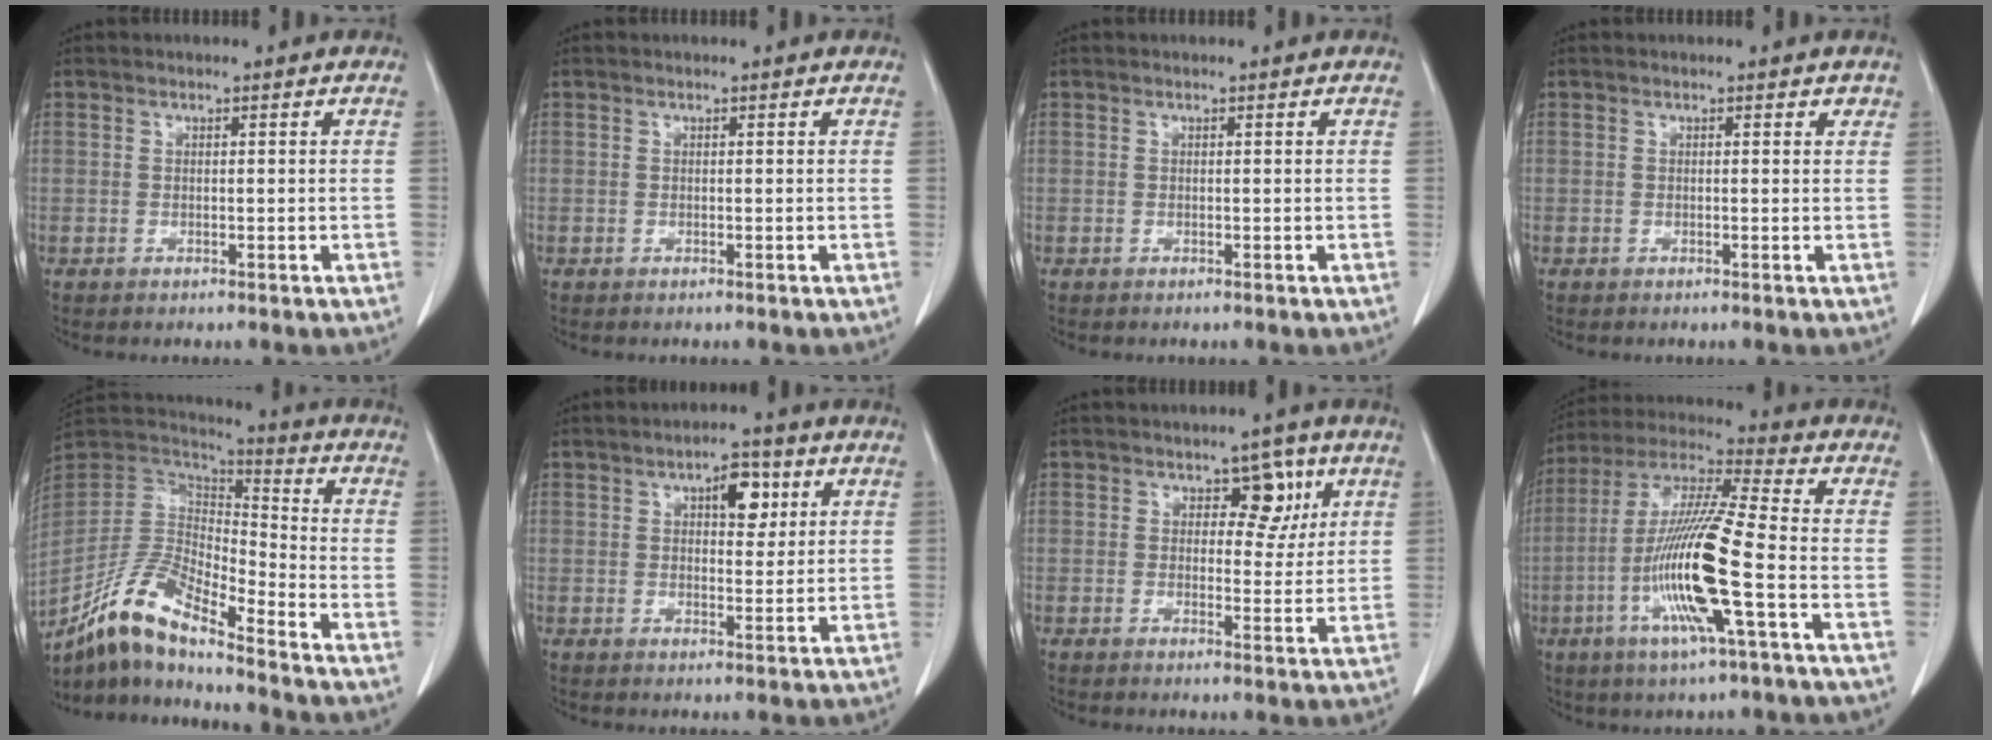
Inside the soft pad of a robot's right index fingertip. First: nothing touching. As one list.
[{"total": 0.0}, {"total": 0.0}, {"total": 0.6, "force": [0.4, 0.4, 0.2], "torque": [-0.001, -0.001, 0.000]}, {"total": 13.0, "force": [-10.7, 2.3, 7.0], "torque": [-0.143, 0.011, -0.203]}, {"total": 5.5, "force": [2.2, 2.5, 4.3], "torque": [-0.063, 0.008, 0.032]}, {"total": 5.0, "force": [2.1, 3.0, 3.3], "torque": [-0.031, 0.005, 0.028]}, {"total": 16.2, "force": [-4.7, 0.2, 15.5], "torque": [-0.315, -0.012, -0.097]}]